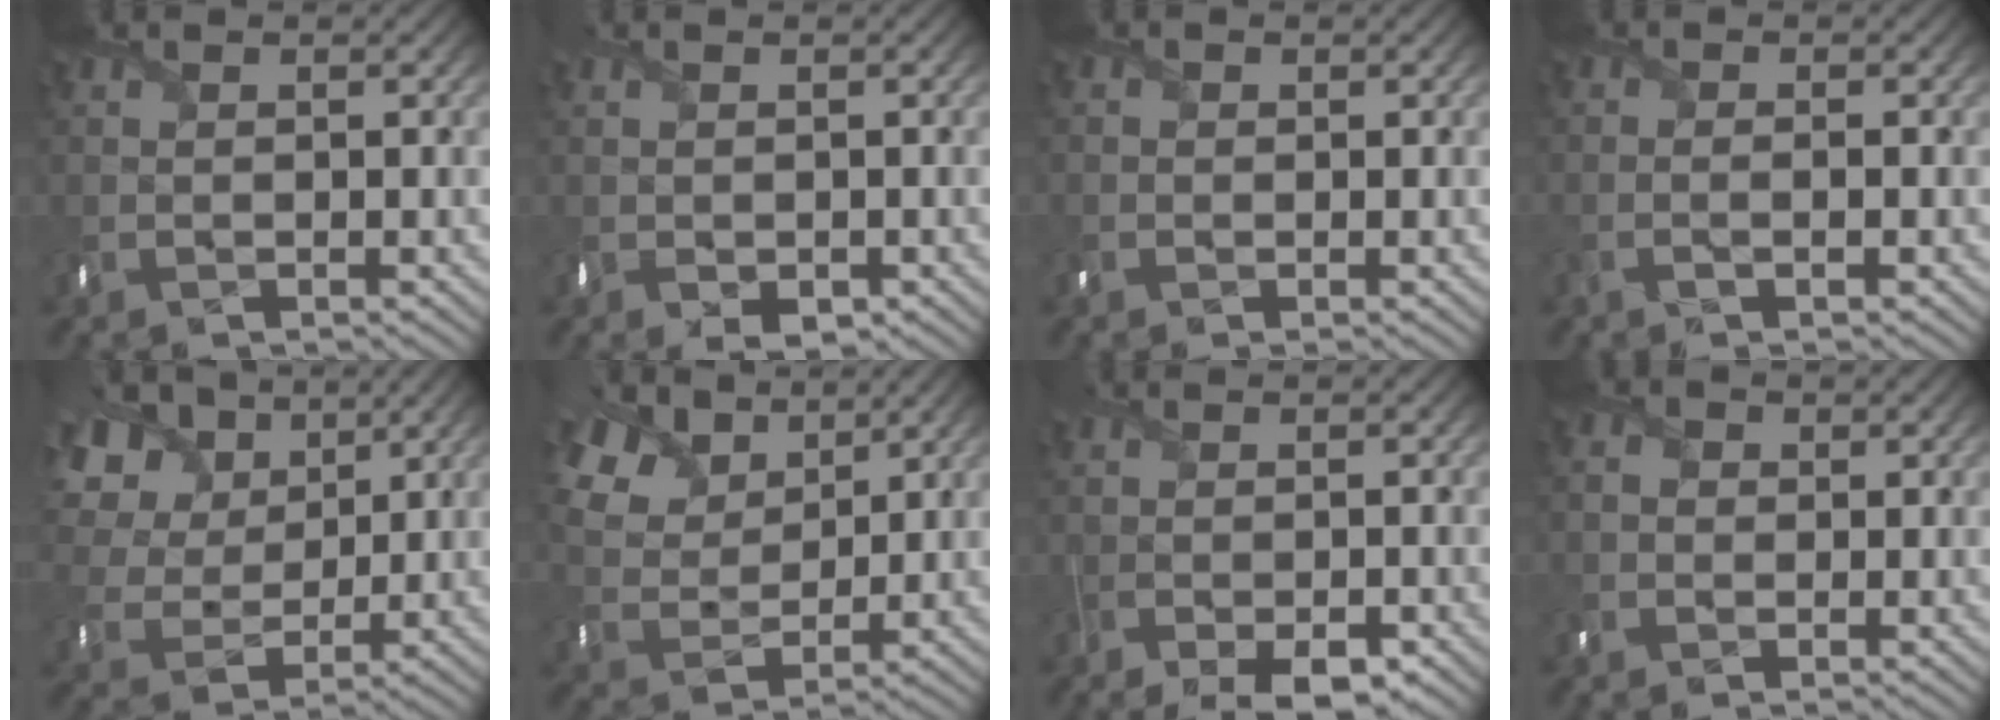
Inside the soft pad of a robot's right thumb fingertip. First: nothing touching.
{"total": 1.8, "force": [-0.6, 1.1, 1.2], "torque": [-0.030, -0.010, -0.011]}
{"total": 0.6, "force": [-0.1, 0.6, 0.3], "torque": [-0.005, -0.002, -0.004]}
{"total": 1.2, "force": [-0.8, -0.2, 0.8], "torque": [-0.012, 0.000, -0.018]}
{"total": 13.1, "force": [5.7, 9.3, 7.4], "torque": [-0.221, 0.044, 0.101]}
{"total": 11.0, "force": [6.9, 6.4, 5.8], "torque": [-0.179, 0.031, 0.112]}
{"total": 4.5, "force": [-2.9, 2.0, 2.9], "torque": [-0.057, -0.013, -0.047]}
{"total": 1.7, "force": [-0.3, 1.5, 0.7], "torque": [-0.019, 0.002, -0.012]}